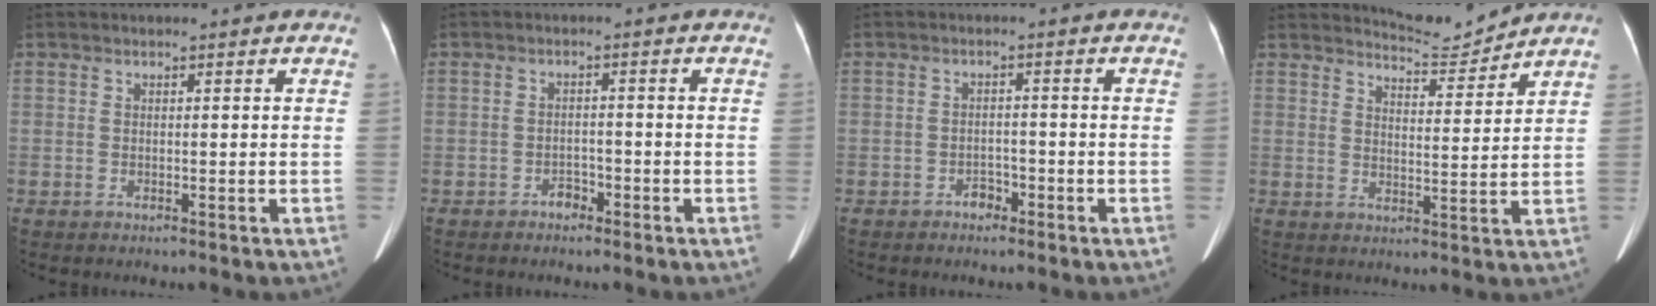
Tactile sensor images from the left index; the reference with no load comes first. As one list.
[{"total": 1.8, "force": [-1.4, 1.0, 0.6], "torque": [-0.008, 0.005, -0.022]}, {"total": 1.9, "force": [-1.4, 1.1, 0.7], "torque": [-0.009, 0.005, -0.022]}, {"total": 5.3, "force": [5.2, -0.6, -0.7], "torque": [-0.001, -0.017, 0.084]}]